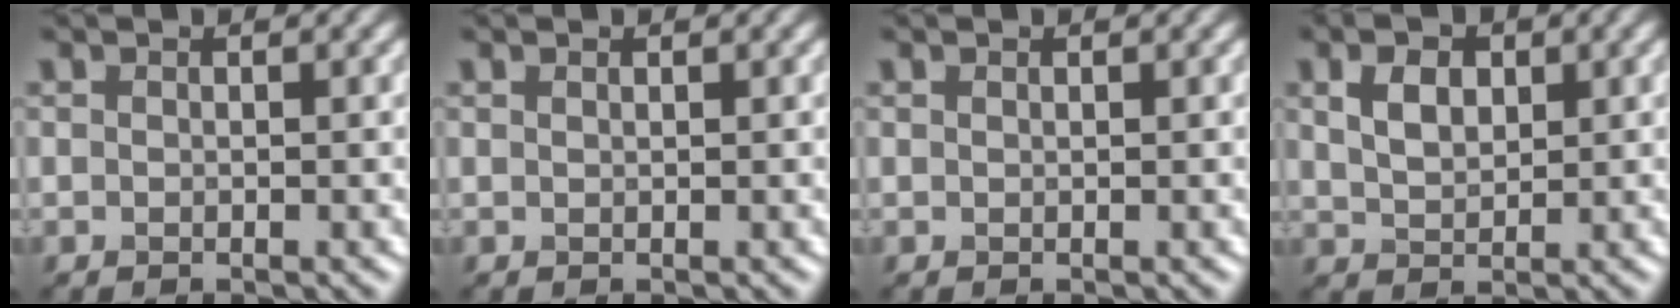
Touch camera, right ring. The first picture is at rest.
{"total": 0.0}
{"total": 0.0}
{"total": 3.2, "force": [1.2, 2.0, 2.2], "torque": [-0.045, 0.005, 0.023]}